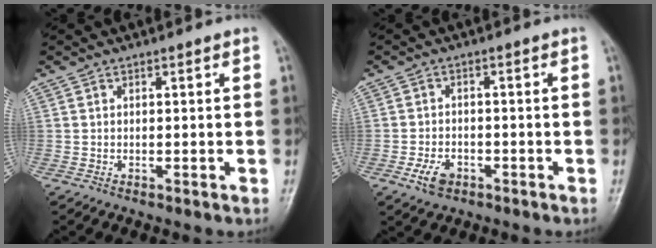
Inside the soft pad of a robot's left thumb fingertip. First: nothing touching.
{"total": 4.1, "force": [-2.0, 2.6, 2.4], "torque": [-0.043, 0.007, -0.035]}